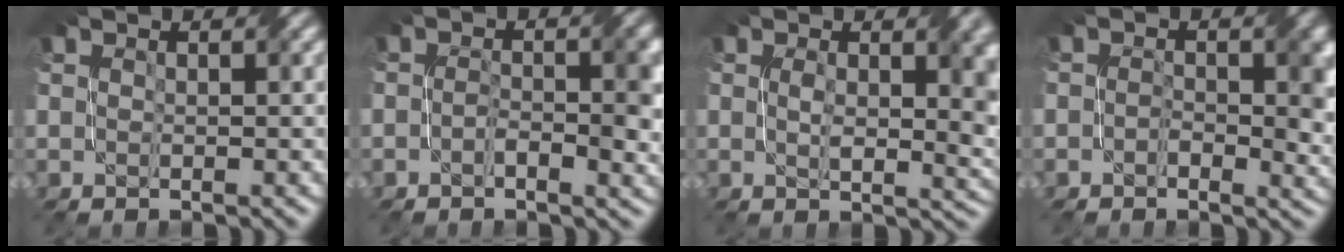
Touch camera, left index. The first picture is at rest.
{"total": 3.6, "force": [-0.7, 1.4, 3.2], "torque": [-0.053, -0.001, -0.014]}
{"total": 5.8, "force": [0.8, 2.4, 5.2], "torque": [-0.072, -0.004, 0.017]}
{"total": 4.2, "force": [0.0, 2.4, 3.5], "torque": [-0.038, -0.001, -0.004]}